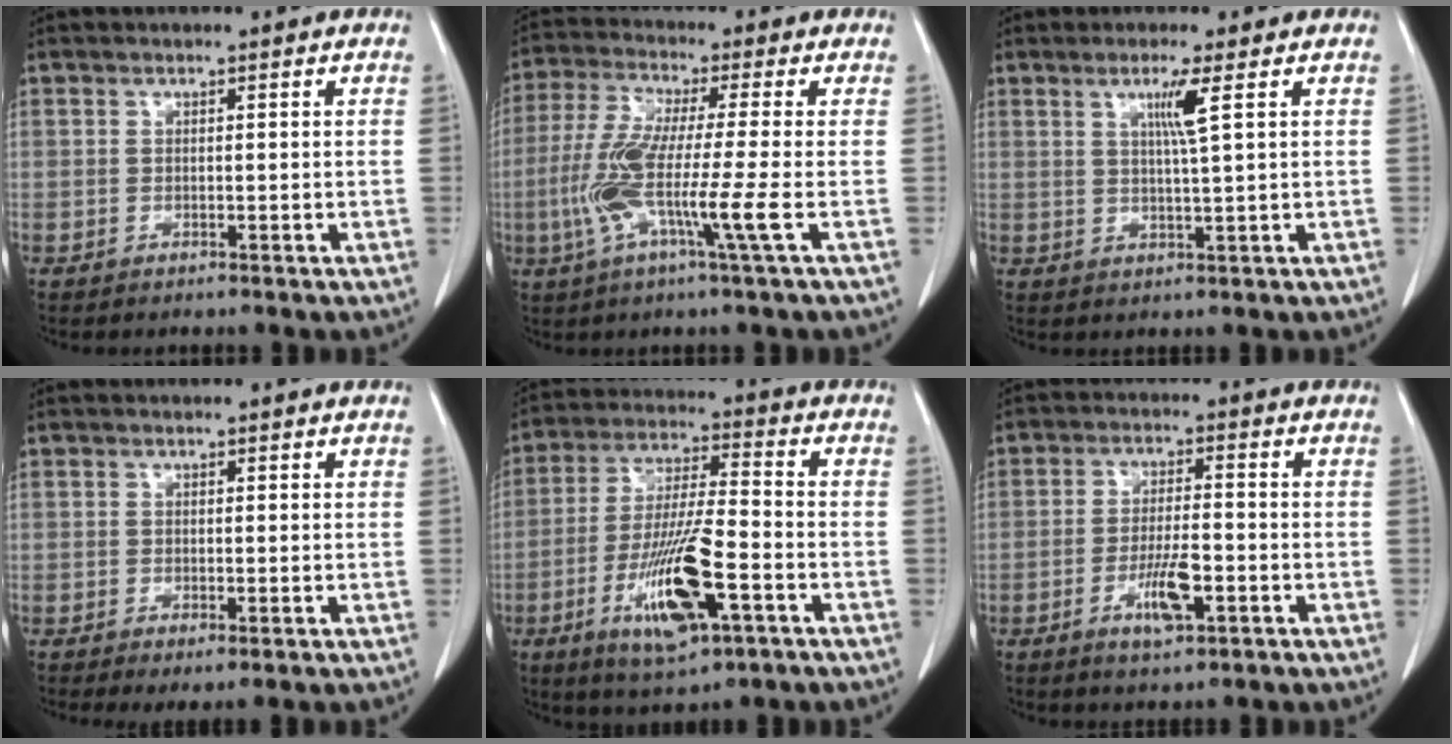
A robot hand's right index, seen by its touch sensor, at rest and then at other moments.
{"total": 10.9, "force": [-2.8, -0.7, 10.5], "torque": [-0.217, -0.018, -0.063]}
{"total": 3.9, "force": [1.5, -0.9, 3.5], "torque": [-0.066, -0.006, 0.028]}
{"total": 1.8, "force": [-0.6, 0.6, 1.6], "torque": [-0.027, -0.005, -0.005]}
{"total": 14.1, "force": [-5.5, 2.6, 12.7], "torque": [-0.247, -0.015, -0.093]}
{"total": 6.2, "force": [-2.5, 1.4, 5.5], "torque": [-0.104, -0.004, -0.041]}